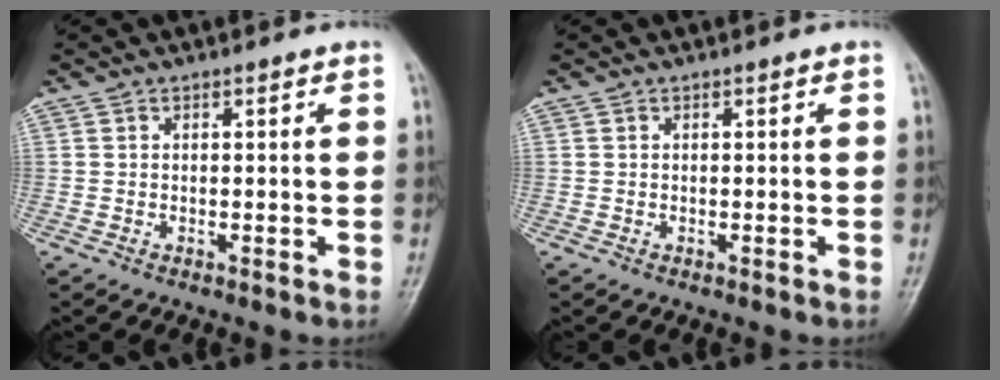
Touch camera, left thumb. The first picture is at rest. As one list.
[{"total": 0.0}]